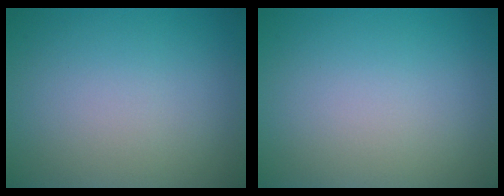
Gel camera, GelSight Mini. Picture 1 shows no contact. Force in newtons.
{"total": 0.0}